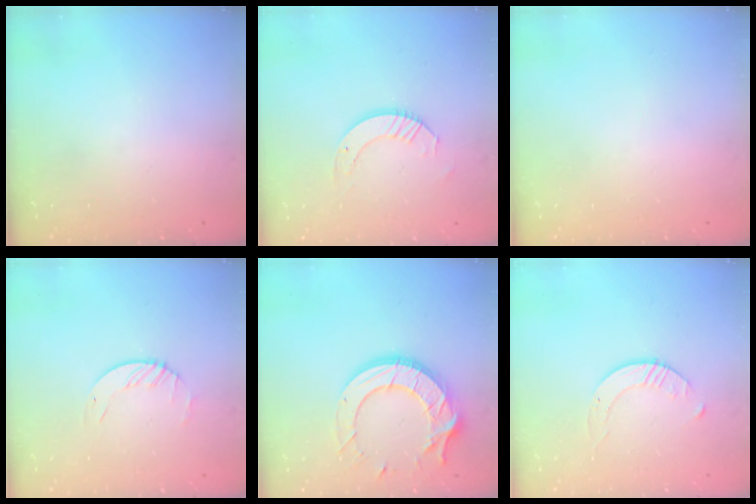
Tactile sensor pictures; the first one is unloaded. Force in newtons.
{"total": 5.7, "press": 5.7, "slide": 0.3}
{"total": 0.0}
{"total": 1.7, "press": 1.7, "slide": 0.2}
{"total": 16.0, "press": 15.9, "slide": 1.4}
{"total": 2.8, "press": 2.8, "slide": 0.3}